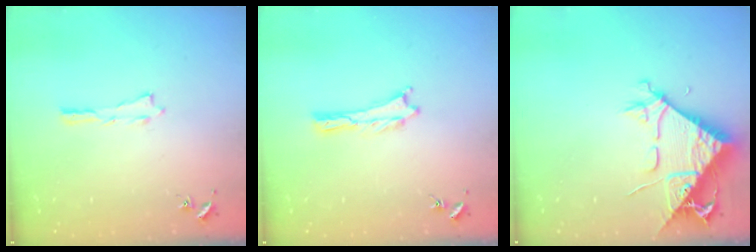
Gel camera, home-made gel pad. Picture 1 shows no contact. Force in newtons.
{"total": 0.0}
{"total": 8.7, "press": 8.6, "slide": 1.0}